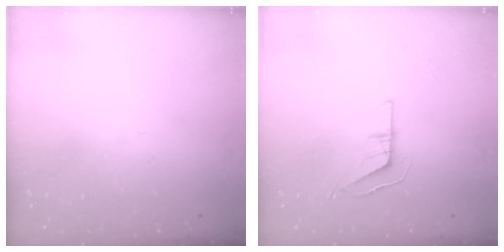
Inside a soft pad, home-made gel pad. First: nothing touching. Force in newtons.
{"total": 5.5, "press": 5.5, "slide": 0.4}